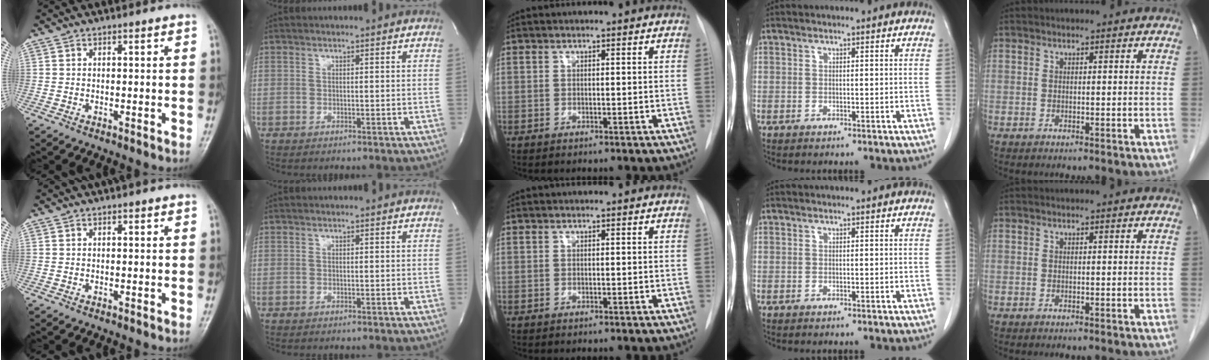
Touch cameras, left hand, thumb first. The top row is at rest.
{}